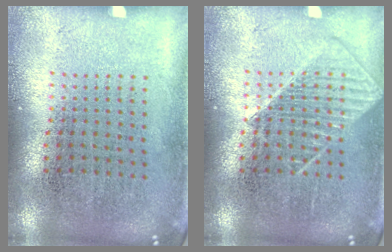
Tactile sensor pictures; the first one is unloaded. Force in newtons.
{"total": 1.8, "press": 1.8, "slide": 0.4}